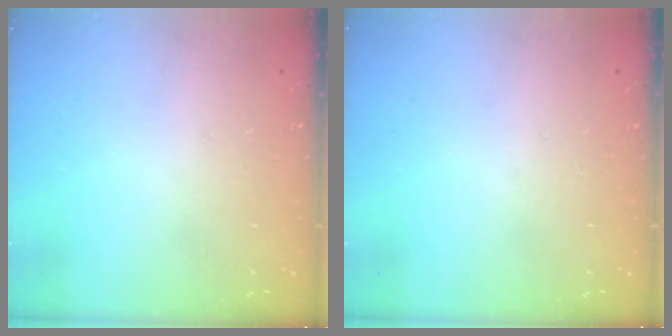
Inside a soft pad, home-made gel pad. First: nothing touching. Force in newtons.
{"total": 0.0}